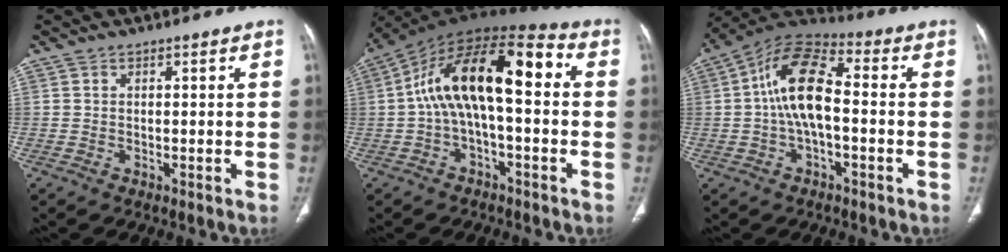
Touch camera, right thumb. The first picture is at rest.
{"total": 17.2, "force": [0.9, 7.4, 15.5], "torque": [-0.254, 0.060, 0.006]}
{"total": 12.9, "force": [-0.3, 6.1, 11.4], "torque": [-0.209, 0.040, -0.017]}